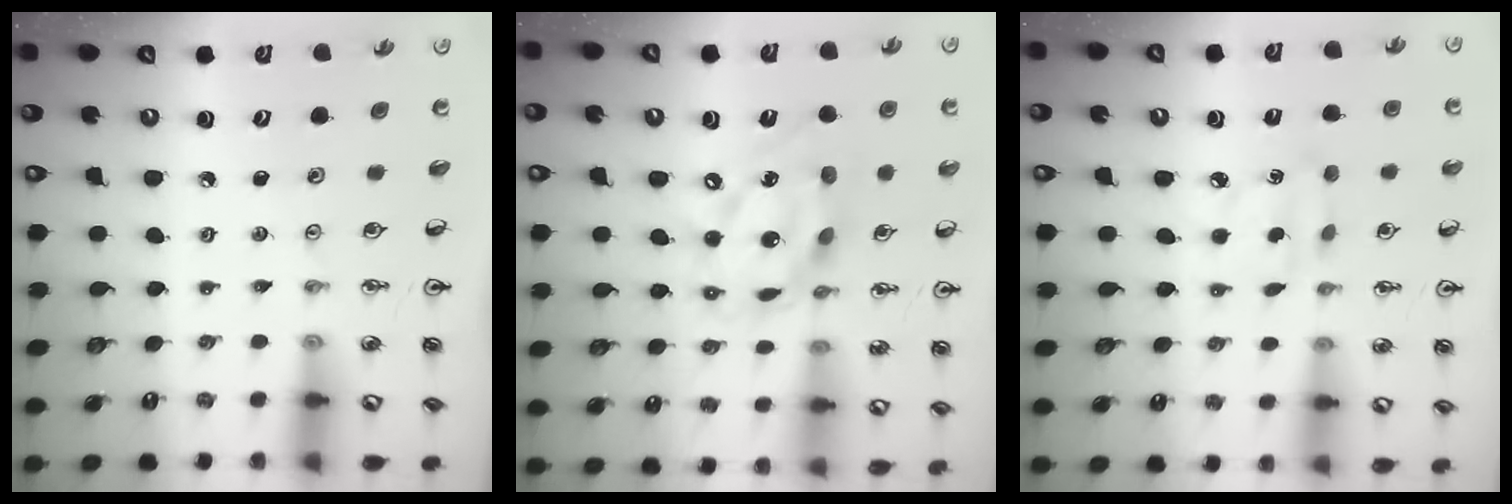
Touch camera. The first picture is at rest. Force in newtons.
{"total": 16.5, "press": 16.5, "slide": 1.2}
{"total": 2.9, "press": 2.8, "slide": 0.5}